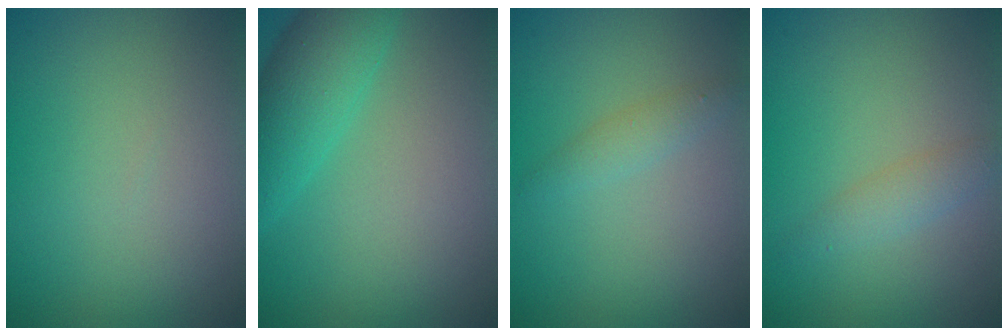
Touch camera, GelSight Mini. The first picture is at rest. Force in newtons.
{"total": 4.9, "press": 4.9, "slide": 0.2}
{"total": 1.4, "press": 1.4, "slide": 0.0}
{"total": 1.7, "press": 1.7, "slide": 0.1}